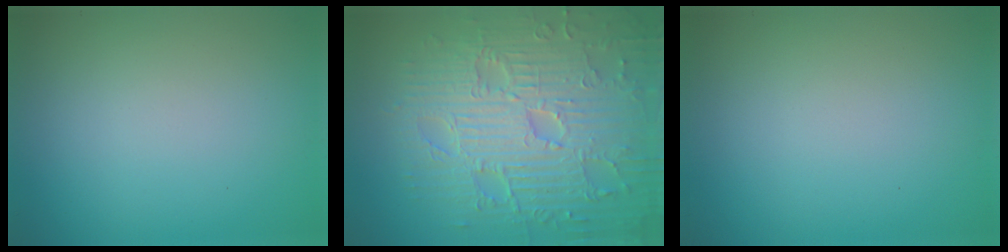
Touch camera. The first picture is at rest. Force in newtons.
{"total": 10.4, "press": 7.0, "slide": 7.6}
{"total": 0.0}